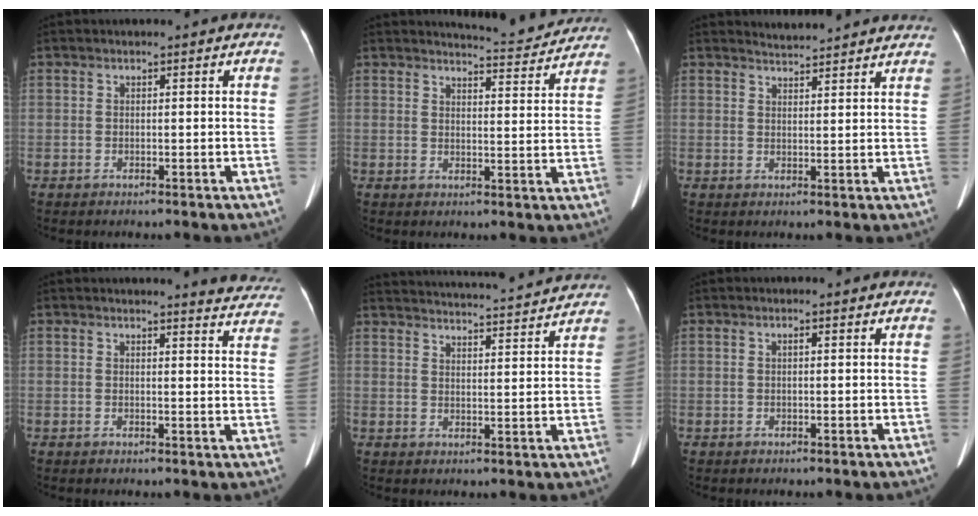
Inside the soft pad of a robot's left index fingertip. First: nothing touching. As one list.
[{"total": 7.1, "force": [7.0, 0.2, 0.5], "torque": [-0.015, -0.012, 0.085]}, {"total": 6.3, "force": [6.3, 0.1, 0.9], "torque": [-0.018, 0.012, 0.068]}, {"total": 8.6, "force": [8.5, 0.8, 1.2], "torque": [0.012, -0.051, 0.062]}, {"total": 19.2, "force": [18.5, 0.5, 5.2], "torque": [-0.086, 0.007, 0.250]}, {"total": 0.7, "force": [0.2, 0.0, 0.6], "torque": [-0.015, -0.002, 0.004]}]